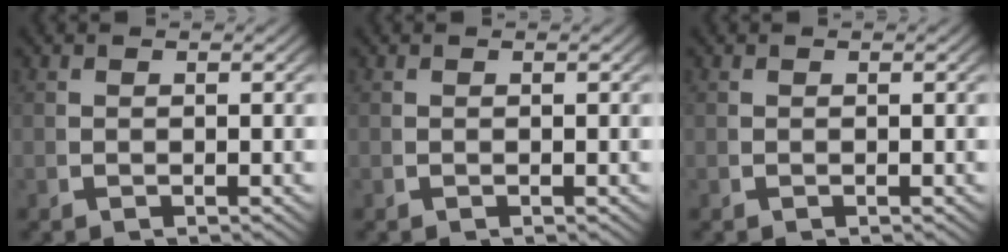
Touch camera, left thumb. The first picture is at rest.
{"total": 0.0}
{"total": 0.0}